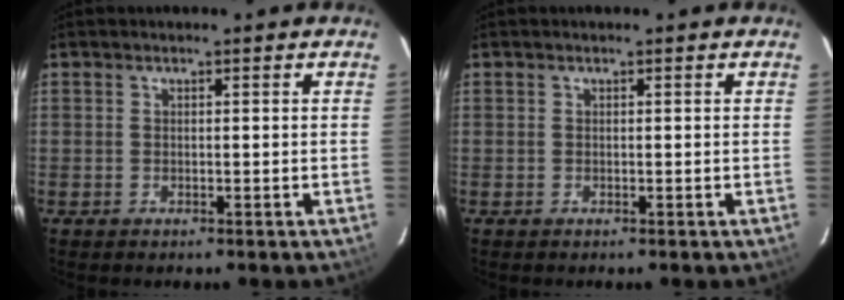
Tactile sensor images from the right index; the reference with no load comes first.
{"total": 0.0}